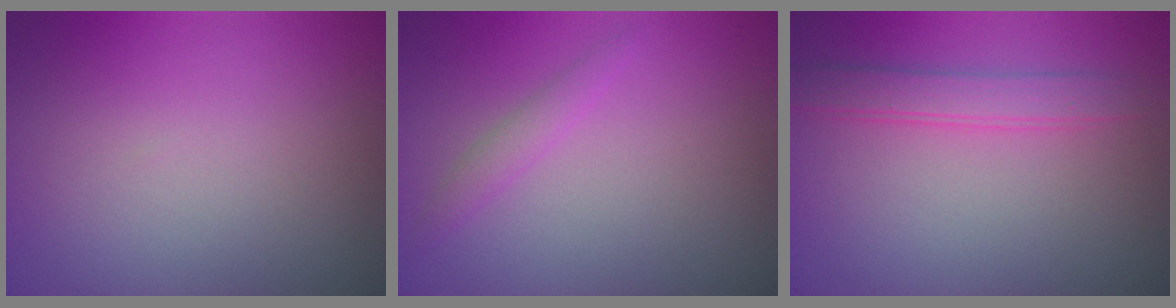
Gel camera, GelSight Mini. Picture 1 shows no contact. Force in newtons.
{"total": 1.3, "press": 1.3, "slide": 0.0}
{"total": 2.0, "press": 2.0, "slide": 0.1}